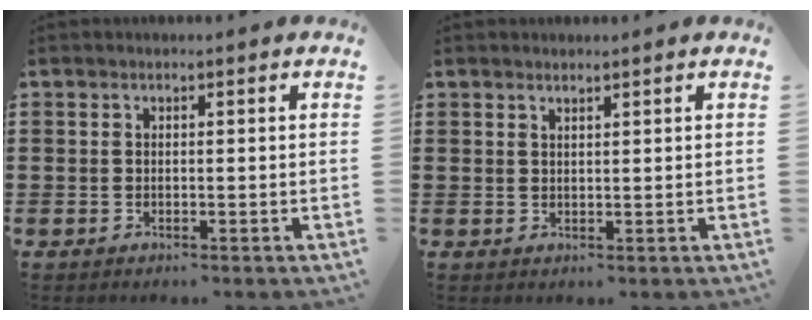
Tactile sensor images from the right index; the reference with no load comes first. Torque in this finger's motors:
{"motor_torque": [-0.14, -0.13, -0.01, 0.01]}